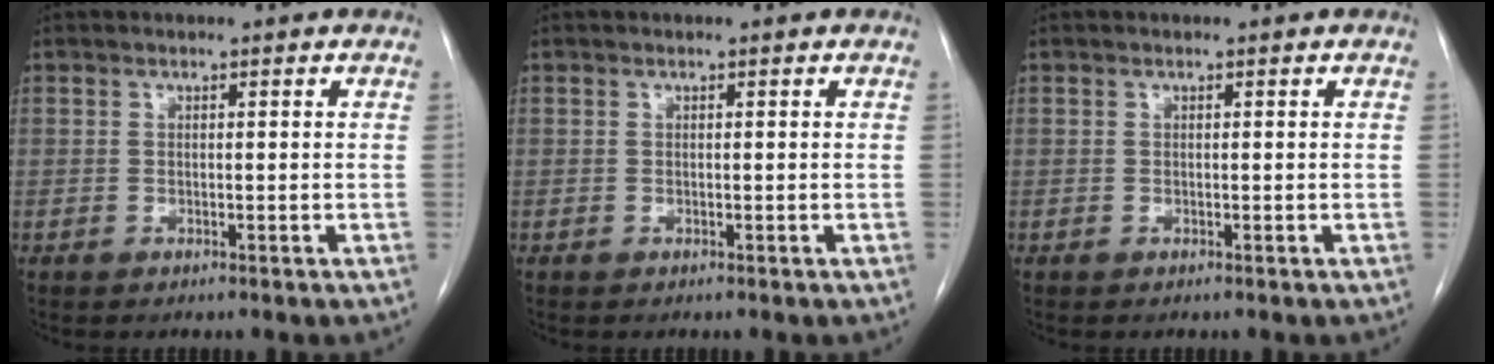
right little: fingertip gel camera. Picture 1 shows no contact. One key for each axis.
{"total": 0.0}
{"total": 0.0}